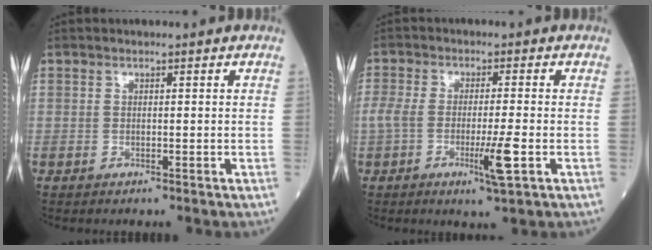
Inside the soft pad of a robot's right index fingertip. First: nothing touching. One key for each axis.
{"total": 6.9, "fx": -2.2, "fy": 0.6, "fz": 6.4, "tx": -0.126, "ty": -0.004, "tz": -0.039}